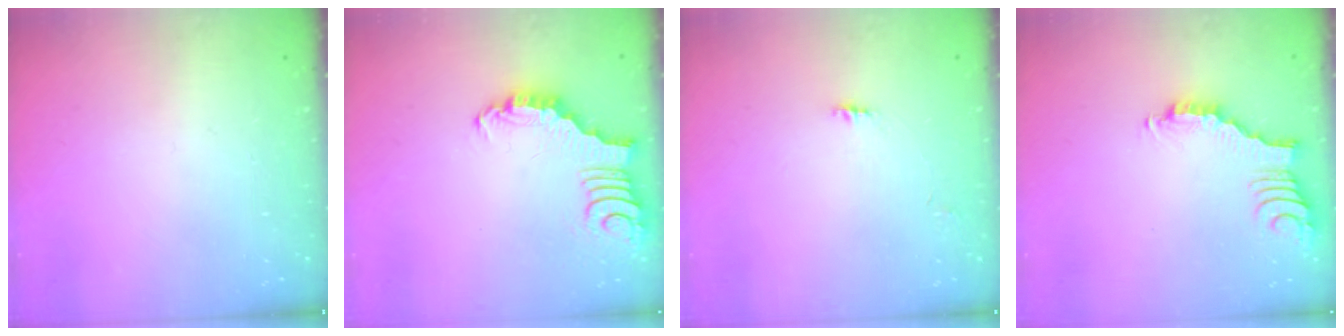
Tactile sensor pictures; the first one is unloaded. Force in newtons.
{"total": 2.8, "press": 2.8, "slide": 0.3}
{"total": 2.9, "press": 2.9, "slide": 0.3}
{"total": 2.5, "press": 2.4, "slide": 0.4}